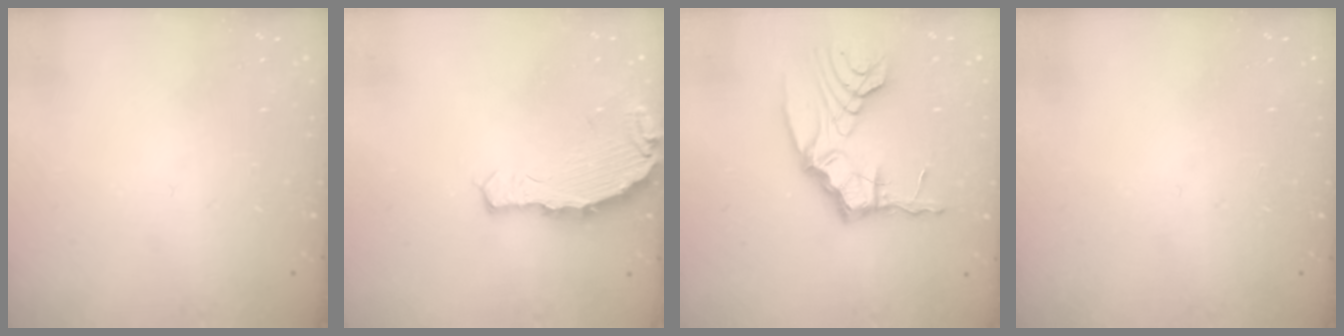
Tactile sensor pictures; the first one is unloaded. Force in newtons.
{"total": 4.3, "press": 4.3, "slide": 0.3}
{"total": 11.0, "press": 11.0, "slide": 0.6}
{"total": 0.0}